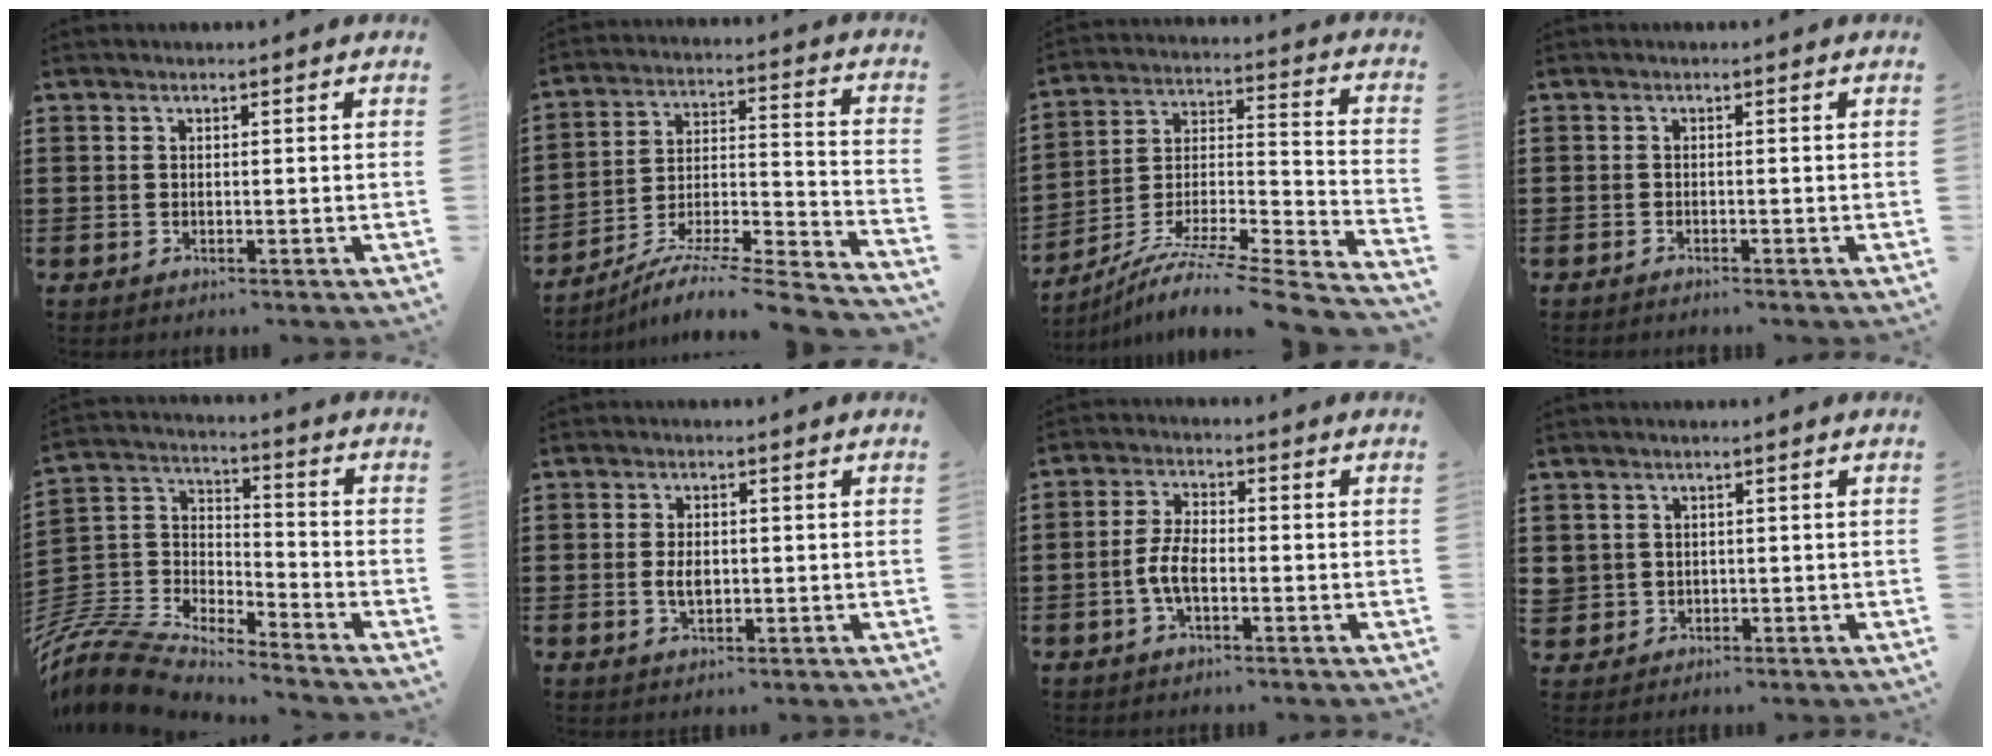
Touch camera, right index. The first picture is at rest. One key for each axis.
{"total": 7.4, "fx": -6.4, "fy": -0.1, "fz": 3.6, "tx": -0.057, "ty": -0.007, "tz": -0.131}
{"total": 7.2, "fx": -5.9, "fy": 0.0, "fz": 4.2, "tx": -0.077, "ty": -0.017, "tz": -0.122}
{"total": 0.7, "fx": -0.7, "fy": 0.1, "fz": 0.1, "tx": -0.003, "ty": -0.001, "tz": -0.013}
{"total": 8.0, "fx": -7.7, "fy": 1.6, "fz": 1.5, "tx": -0.071, "ty": -0.008, "tz": -0.166}
{"total": 3.0, "fx": -0.2, "fy": 1.6, "fz": 2.5, "tx": -0.049, "ty": 0.004, "tz": -0.004}
{"total": 4.9, "fx": -1.4, "fy": 2.3, "fz": 4.2, "tx": -0.101, "ty": -0.003, "tz": -0.032}
{"total": 1.8, "fx": 0.7, "fy": 1.7, "fz": 0.0, "tx": -0.008, "ty": 0.008, "tz": 0.011}